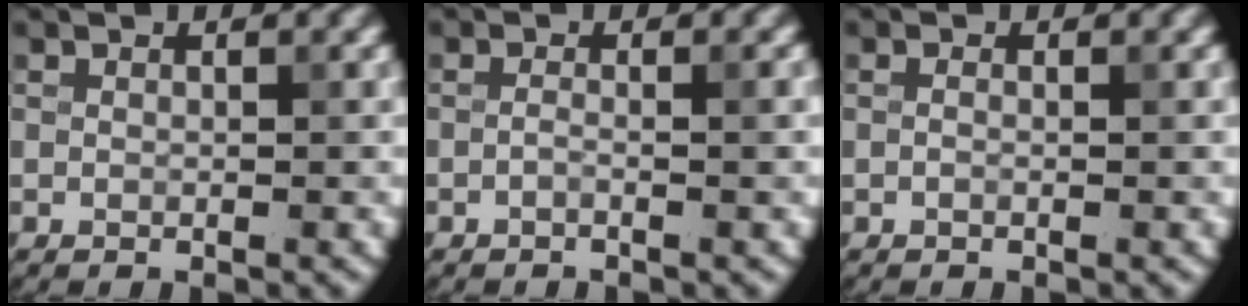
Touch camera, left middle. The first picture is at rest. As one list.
[{"total": 1.4, "force": [-0.5, 0.3, 1.3], "torque": [-0.020, 0.000, -0.013]}, {"total": 0.7, "force": [0.1, 0.4, 0.6], "torque": [-0.007, -0.010, -0.007]}]